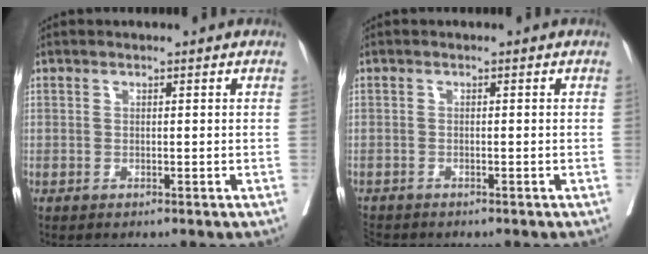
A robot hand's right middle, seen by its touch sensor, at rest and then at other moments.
{"total": 2.9, "force": [-2.5, 1.3, 0.3], "torque": [-0.006, -0.005, -0.047]}